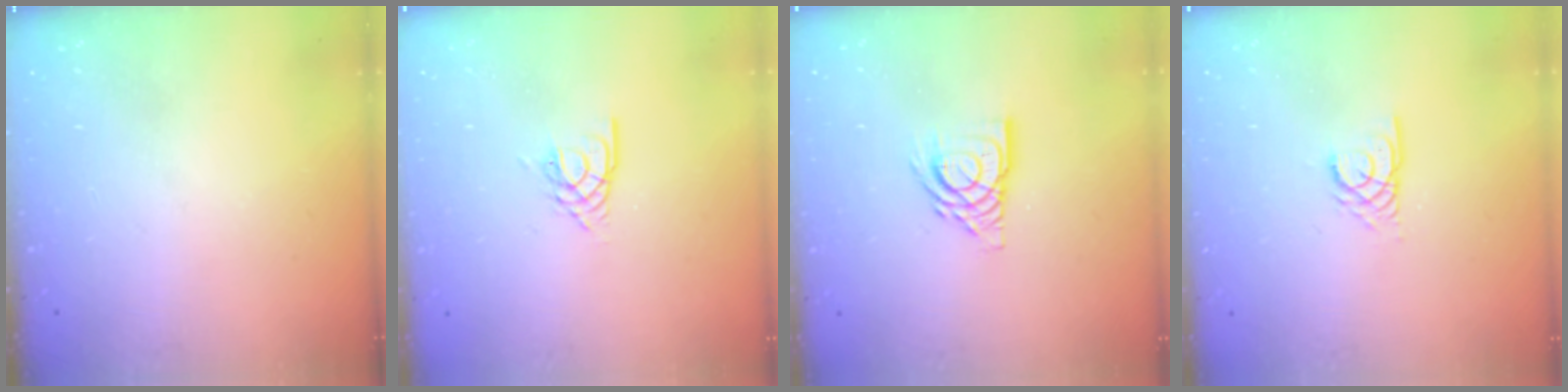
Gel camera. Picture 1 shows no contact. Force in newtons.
{"total": 2.5, "press": 2.4, "slide": 0.4}
{"total": 11.3, "press": 11.3, "slide": 1.3}
{"total": 2.3, "press": 2.3, "slide": 0.1}